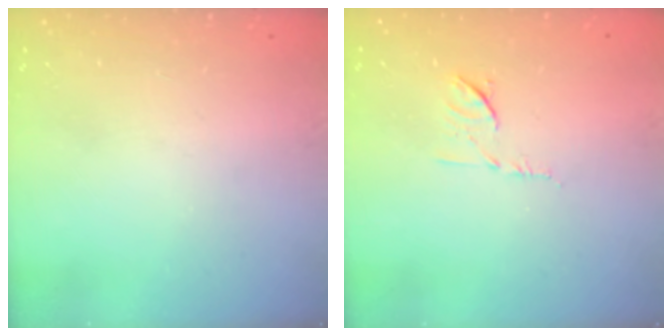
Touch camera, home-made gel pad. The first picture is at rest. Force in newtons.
{"total": 6.6, "press": 6.5, "slide": 0.9}